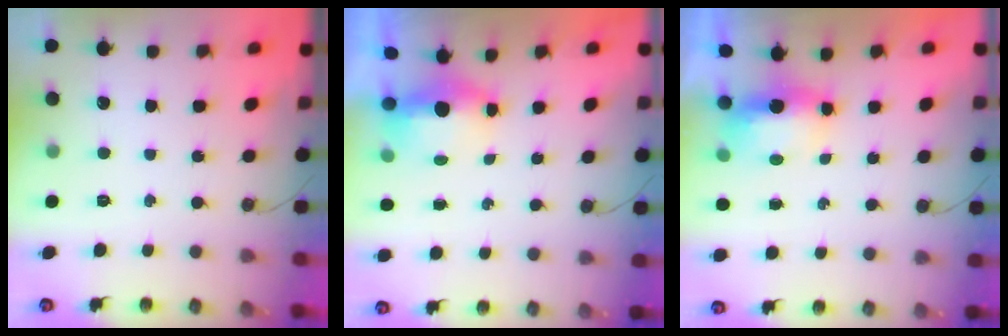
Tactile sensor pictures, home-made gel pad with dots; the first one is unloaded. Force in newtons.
{"total": 5.2, "press": 4.9, "slide": 1.5}
{"total": 12.3, "press": 7.4, "slide": 9.8}